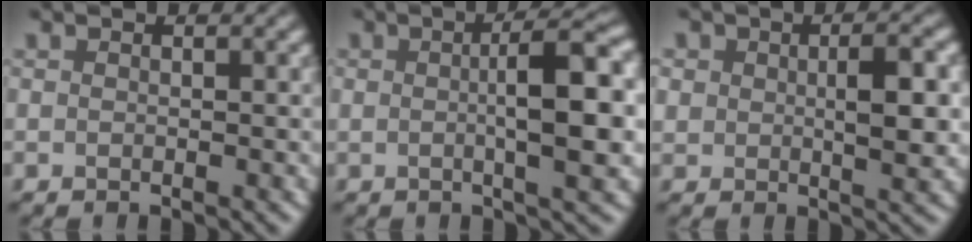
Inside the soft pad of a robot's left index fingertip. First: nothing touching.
{"total": 6.5, "force": [0.2, 1.5, 6.3], "torque": [-0.092, 0.004, 0.003]}
{"total": 4.6, "force": [0.4, 2.8, 3.7], "torque": [-0.060, -0.003, 0.009]}